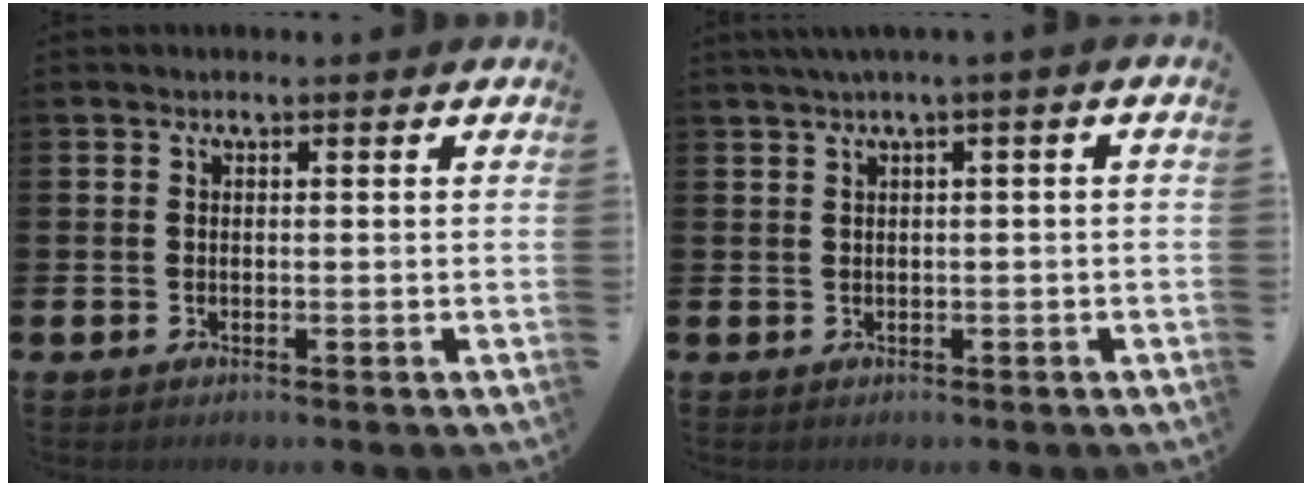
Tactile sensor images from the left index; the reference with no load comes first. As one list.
[{"total": 1.3, "force": [0.4, -0.2, 1.3], "torque": [-0.029, 0.000, 0.008]}]